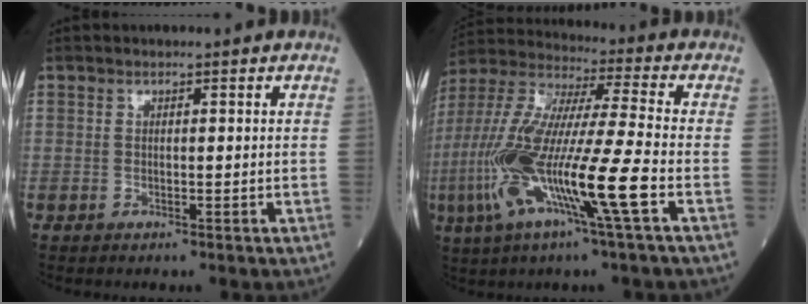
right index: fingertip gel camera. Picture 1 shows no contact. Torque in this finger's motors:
{"motor_torque": [2.14, 0.00, 1.05, 0.21]}